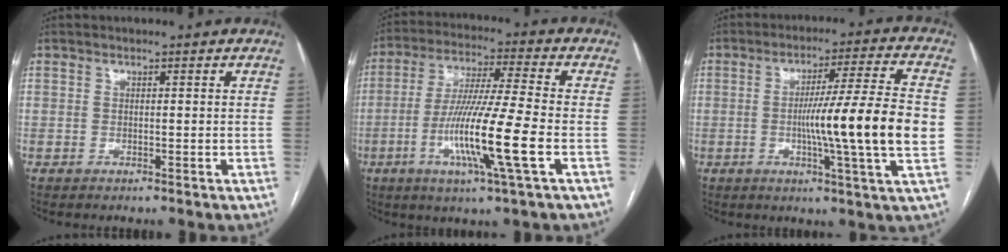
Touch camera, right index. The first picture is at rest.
{"total": 14.2, "force": [-4.2, -0.7, 13.6], "torque": [-0.269, -0.018, -0.085]}
{"total": 15.0, "force": [-1.5, -1.1, 14.9], "torque": [-0.235, -0.006, -0.031]}